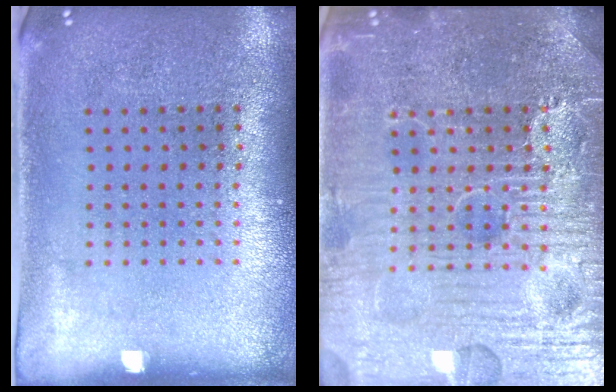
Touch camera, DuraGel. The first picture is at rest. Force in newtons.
{"total": 7.6, "press": 7.6, "slide": 0.8}